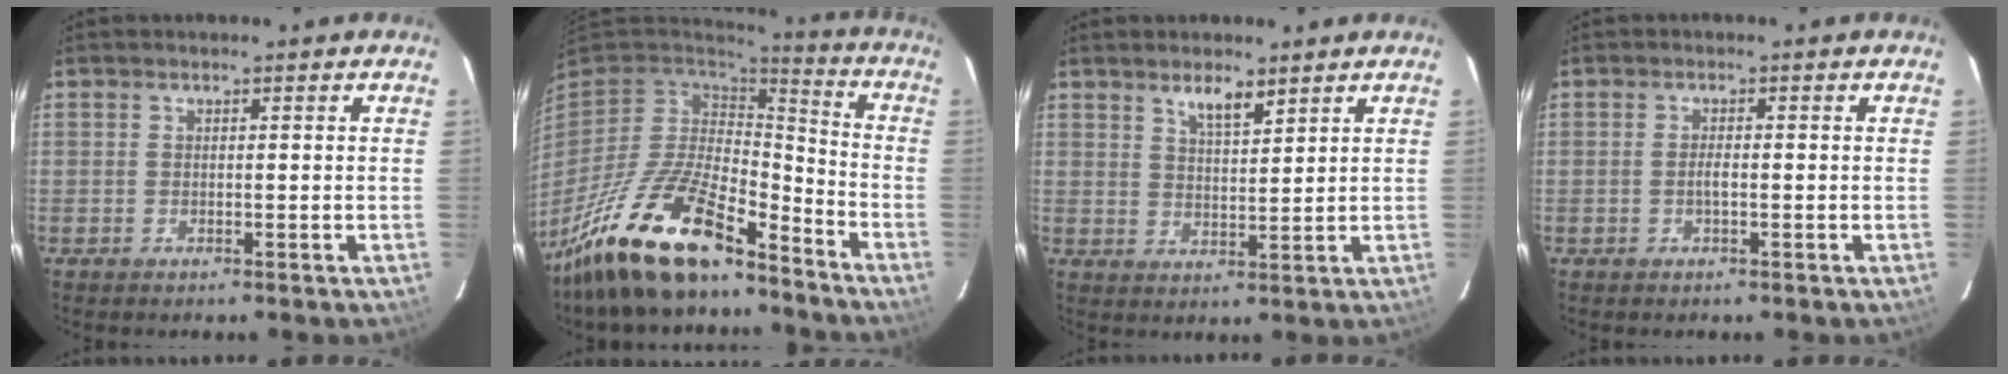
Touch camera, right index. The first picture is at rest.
{"total": 21.2, "force": [-15.1, 6.7, 13.2], "torque": [-0.271, -0.031, -0.271]}
{"total": 4.4, "force": [3.3, 1.1, 2.7], "torque": [-0.046, 0.001, 0.059]}
{"total": 1.3, "force": [-0.4, 0.4, 1.2], "torque": [-0.023, 0.000, -0.008]}